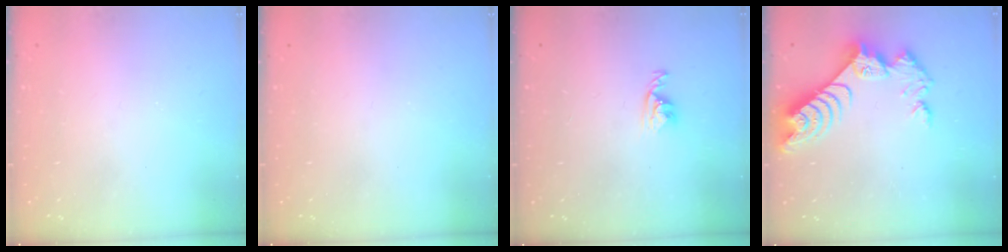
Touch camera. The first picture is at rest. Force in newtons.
{"total": 0.0}
{"total": 3.3, "press": 3.3, "slide": 0.5}
{"total": 9.6, "press": 9.5, "slide": 0.9}